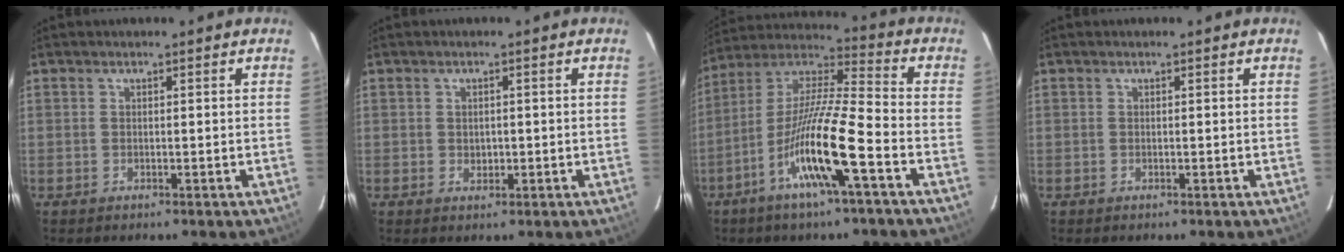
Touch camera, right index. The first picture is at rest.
{"total": 1.5, "force": [-0.1, 1.4, 0.7], "torque": [-0.009, 0.001, 0.001]}
{"total": 15.5, "force": [-7.1, 1.3, 13.7], "torque": [-0.261, -0.013, -0.145]}
{"total": 0.0}